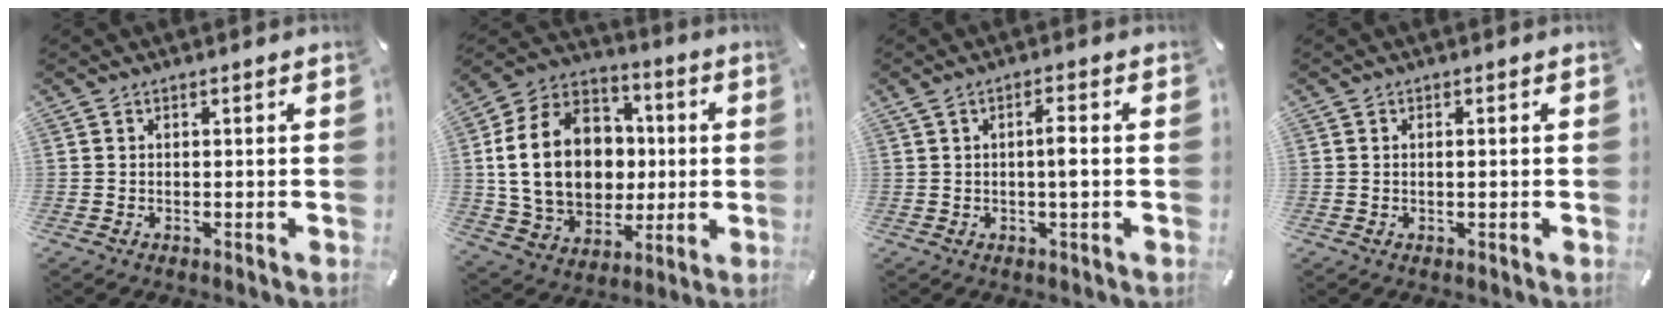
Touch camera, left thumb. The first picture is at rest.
{"total": 21.4, "force": [0.5, 16.9, 13.0], "torque": [-0.263, 0.011, 0.019]}
{"total": 4.4, "force": [-0.1, 0.5, 4.4], "torque": [-0.083, 0.000, -0.006]}
{"total": 1.1, "force": [0.0, 0.2, 1.1], "torque": [-0.020, -0.003, 0.000]}